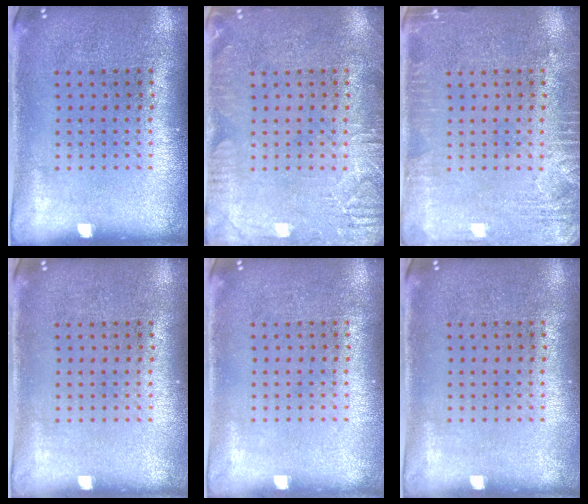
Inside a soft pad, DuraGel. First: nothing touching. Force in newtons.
{"total": 2.8, "press": 2.7, "slide": 0.4}
{"total": 2.7, "press": 2.7, "slide": 0.4}
{"total": 0.0}
{"total": 0.0}
{"total": 0.0}